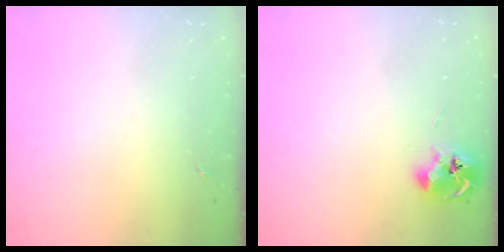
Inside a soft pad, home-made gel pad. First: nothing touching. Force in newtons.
{"total": 9.0, "press": 8.9, "slide": 0.8}